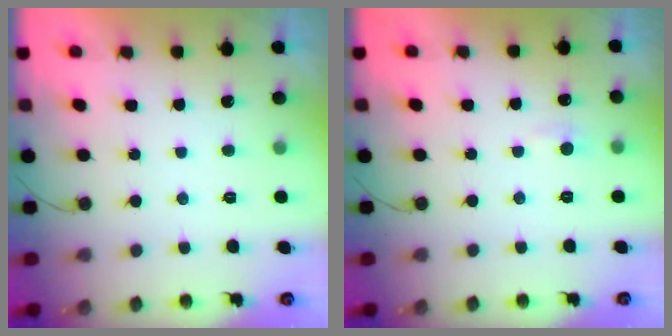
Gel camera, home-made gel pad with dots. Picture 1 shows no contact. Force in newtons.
{"total": 4.5, "press": 4.5, "slide": 0.6}